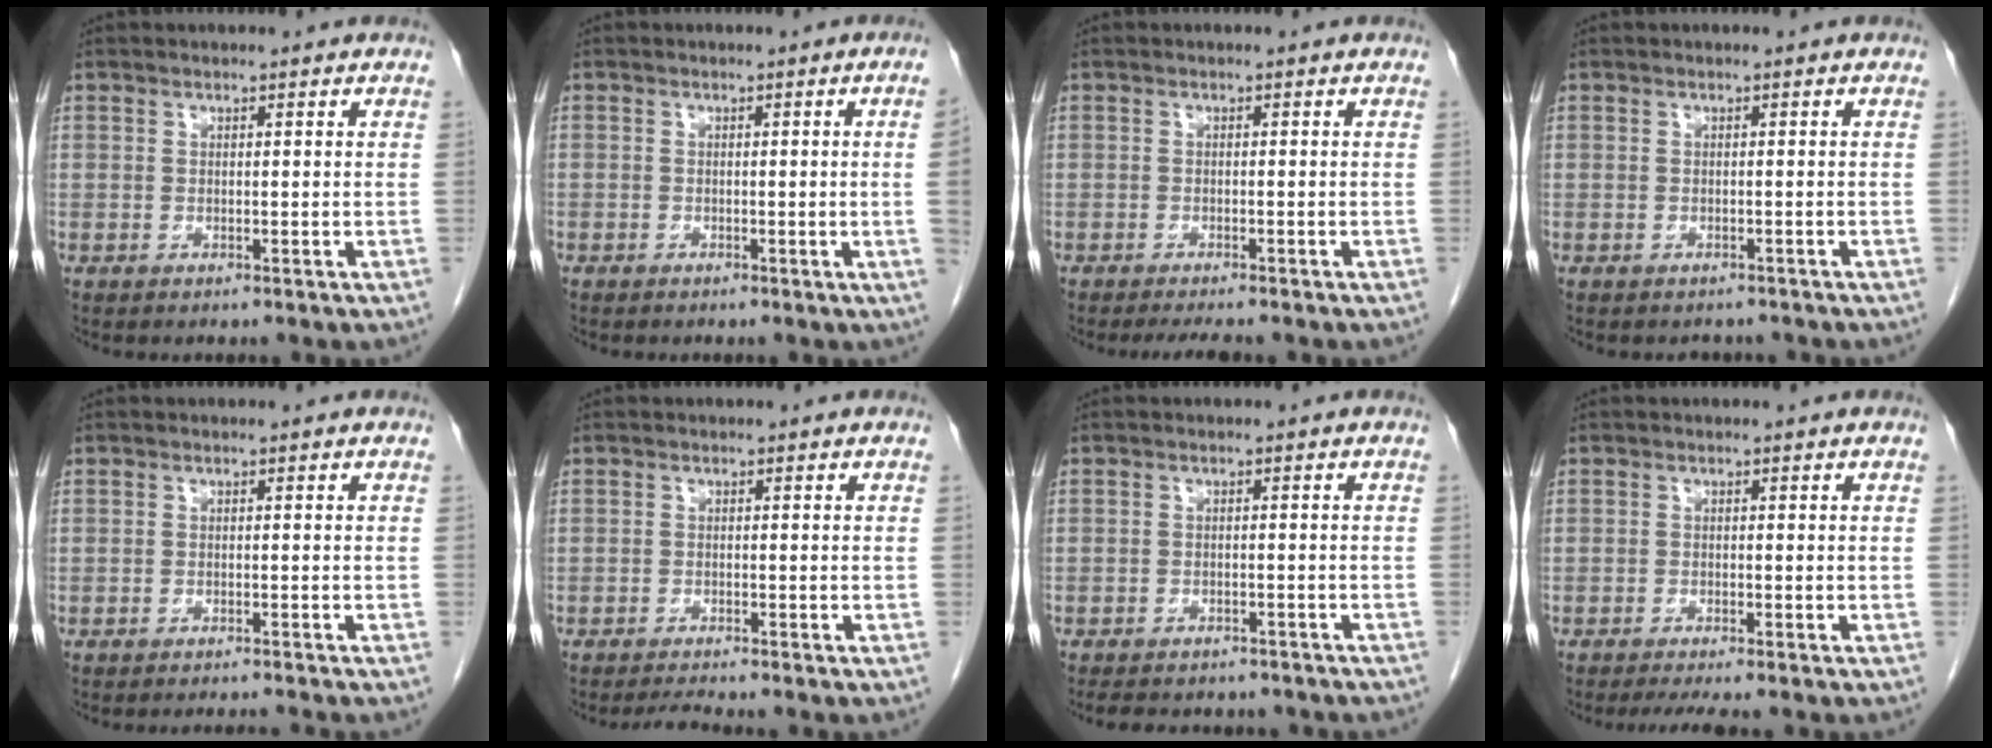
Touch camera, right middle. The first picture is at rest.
{"total": 2.2, "force": [-0.4, -0.8, 2.0], "torque": [-0.020, 0.001, -0.006]}
{"total": 3.6, "force": [-3.1, 0.4, 1.8], "torque": [-0.026, -0.009, -0.043]}
{"total": 2.2, "force": [-2.0, 0.9, 0.2], "torque": [-0.007, -0.002, -0.026]}
{"total": 2.8, "force": [-2.7, -0.7, 0.4], "torque": [-0.005, -0.011, -0.035]}
{"total": 1.9, "force": [-1.7, -0.7, 0.3], "torque": [-0.017, -0.014, -0.029]}
{"total": 11.5, "force": [-9.9, 4.0, 4.2], "torque": [-0.076, 0.000, -0.111]}
{"total": 3.6, "force": [-3.0, -0.2, 2.0], "torque": [-0.030, -0.010, -0.046]}